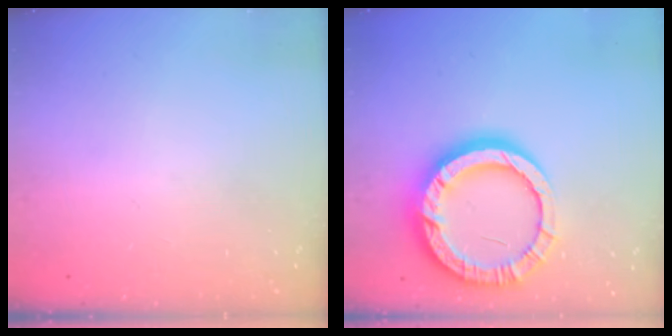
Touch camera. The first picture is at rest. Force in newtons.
{"total": 18.9, "press": 18.9, "slide": 1.7}